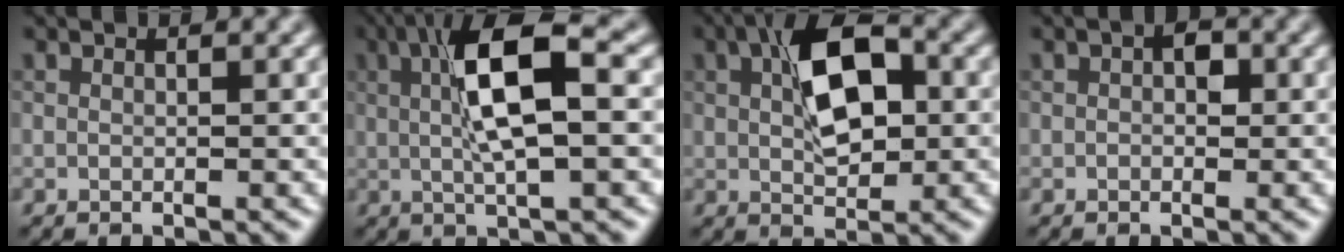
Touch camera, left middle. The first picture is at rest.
{"total": 7.9, "force": [1.4, 2.1, 7.5], "torque": [-0.136, 0.011, 0.019]}
{"total": 6.9, "force": [1.4, 3.5, 5.9], "torque": [-0.097, 0.016, 0.020]}
{"total": 1.9, "force": [0.3, 1.3, 1.4], "torque": [-0.018, 0.007, 0.001]}